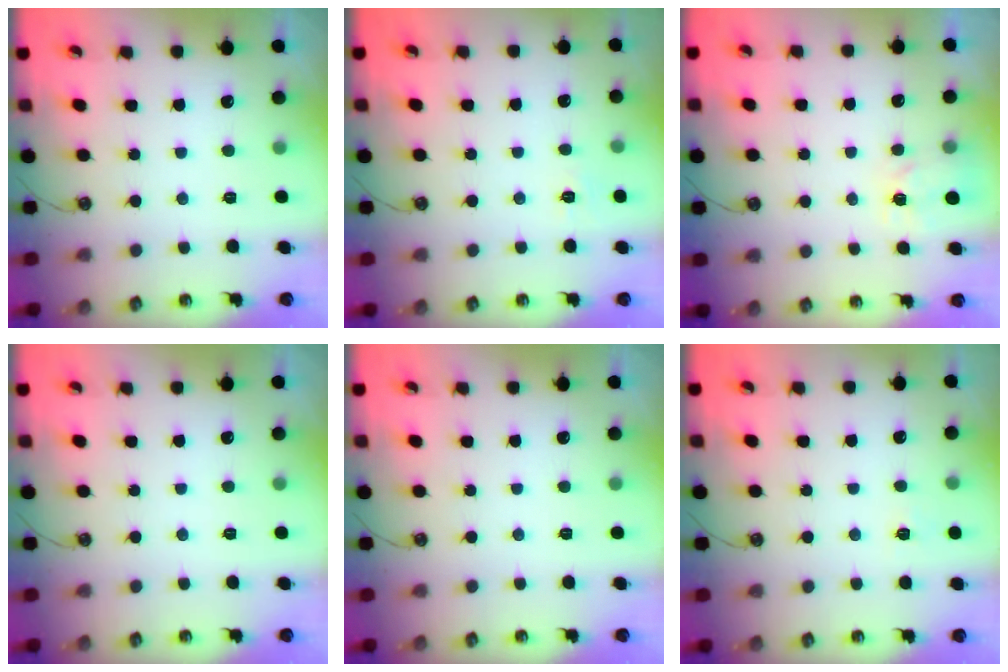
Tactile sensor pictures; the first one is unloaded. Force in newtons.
{"total": 4.6, "press": 4.5, "slide": 0.5}
{"total": 4.8, "press": 4.8, "slide": 0.6}
{"total": 0.0}
{"total": 0.0}
{"total": 4.1, "press": 4.1, "slide": 0.5}